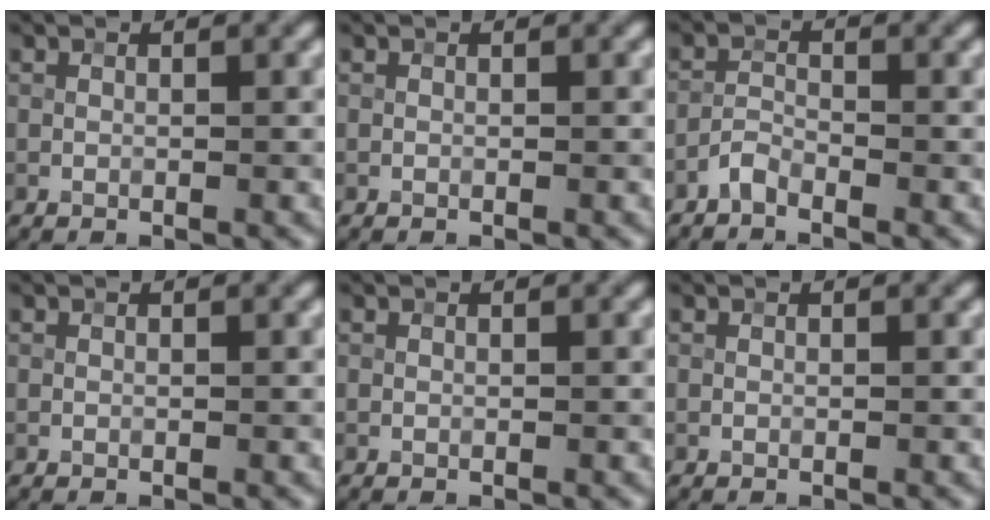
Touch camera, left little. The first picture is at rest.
{"total": 0.0}
{"total": 1.3, "force": [-1.3, 0.2, 0.4], "torque": [-0.012, 0.007, -0.031]}
{"total": 0.0}
{"total": 0.0}
{"total": 0.0}